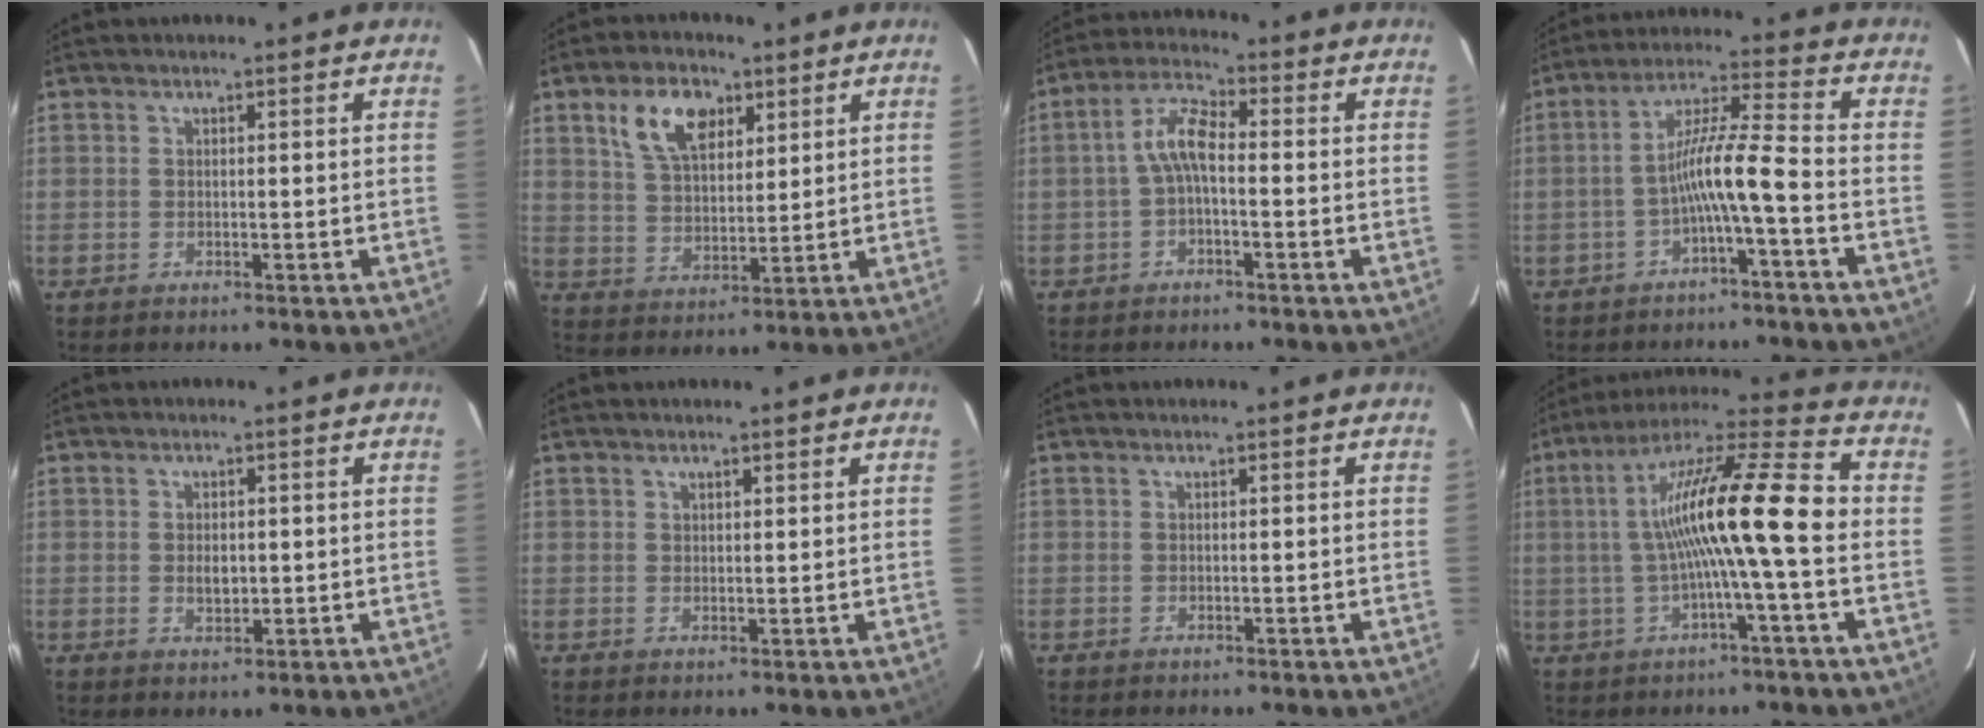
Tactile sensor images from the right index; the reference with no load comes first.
{"total": 10.1, "force": [5.1, 5.6, 6.6], "torque": [-0.126, 0.018, 0.095]}
{"total": 5.5, "force": [-1.1, 1.9, 5.0], "torque": [-0.110, 0.020, -0.026]}
{"total": 7.8, "force": [-3.3, -0.3, 7.1], "torque": [-0.152, 0.015, -0.059]}
{"total": 2.7, "force": [-0.1, 1.8, 2.0], "torque": [-0.035, -0.003, 0.001]}
{"total": 1.3, "force": [1.0, 0.6, 0.4], "torque": [-0.005, 0.002, 0.017]}
{"total": 0.0}
{"total": 16.1, "force": [-1.0, 0.6, 16.1], "torque": [-0.280, 0.027, -0.018]}